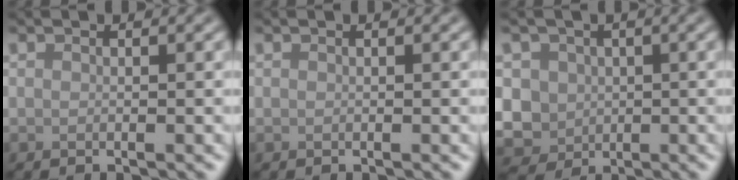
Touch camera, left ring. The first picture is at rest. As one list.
[{"total": 0.0}, {"total": 6.4, "force": [-0.5, 5.9, 2.3], "torque": [-0.042, 0.010, -0.032]}]